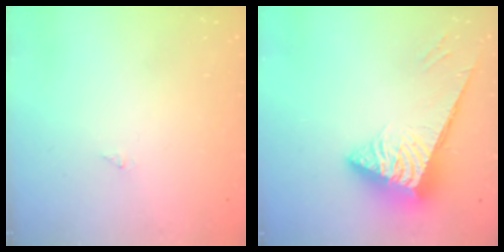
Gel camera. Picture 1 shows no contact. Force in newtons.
{"total": 8.2, "press": 8.1, "slide": 1.1}